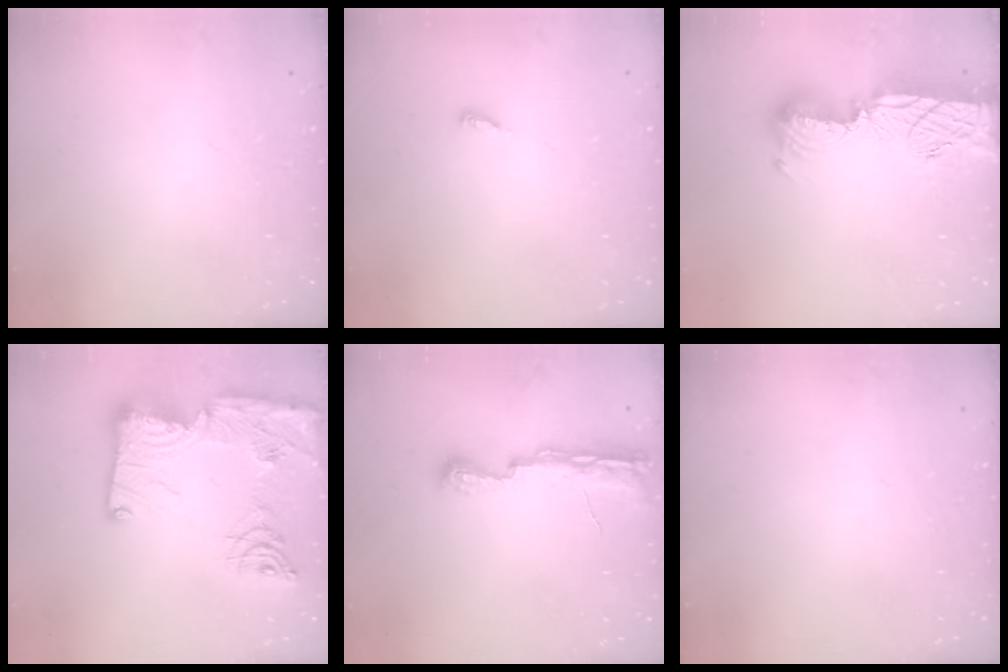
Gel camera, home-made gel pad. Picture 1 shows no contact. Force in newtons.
{"total": 2.9, "press": 2.9, "slide": 0.2}
{"total": 17.8, "press": 17.8, "slide": 1.2}
{"total": 25.2, "press": 25.1, "slide": 2.6}
{"total": 10.2, "press": 8.9, "slide": 5.1}
{"total": 0.0}